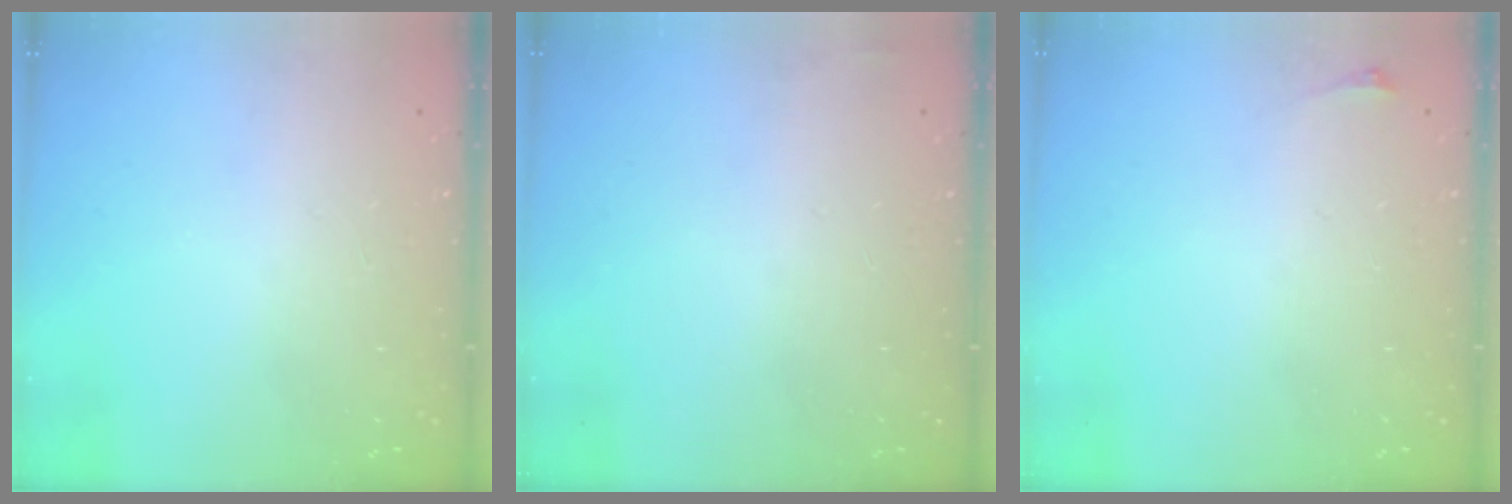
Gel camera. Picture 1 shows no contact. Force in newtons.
{"total": 2.9, "press": 2.4, "slide": 1.6}
{"total": 2.8, "press": 2.1, "slide": 1.9}